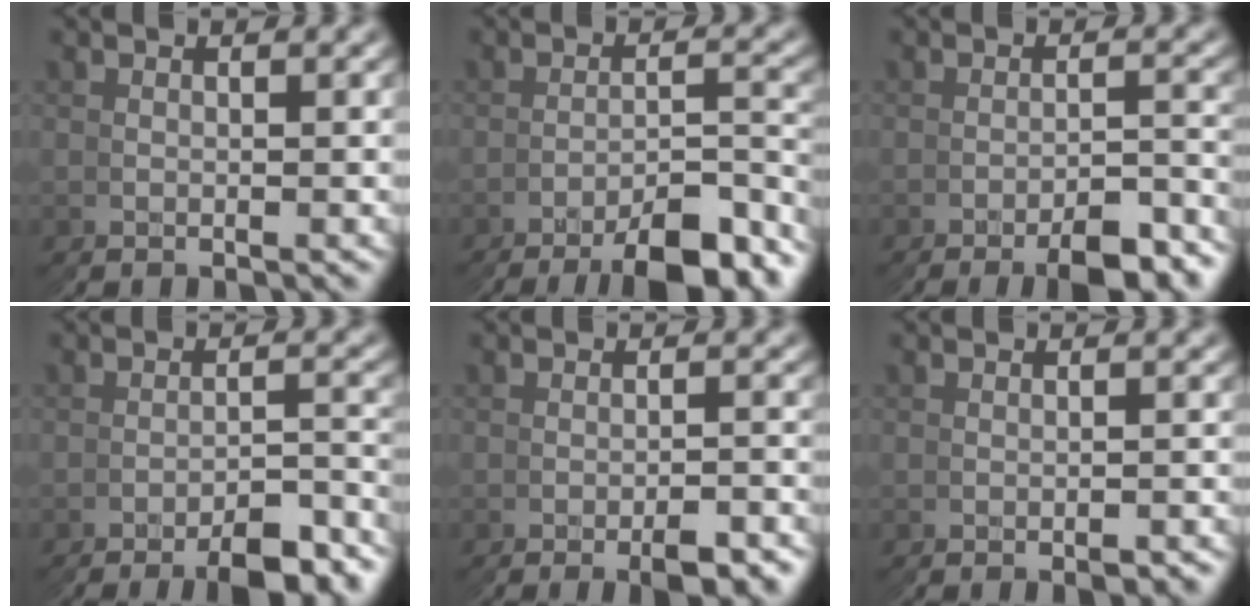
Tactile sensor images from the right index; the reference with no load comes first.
{"total": 7.2, "force": [-6.6, -0.2, 2.9], "torque": [-0.027, 0.000, -0.100]}
{"total": 4.7, "force": [-4.5, -0.1, 1.5], "torque": [-0.006, 0.002, -0.070]}
{"total": 5.3, "force": [-5.1, -0.2, 1.4], "torque": [-0.001, 0.003, -0.079]}
{"total": 2.1, "force": [-2.0, -0.6, 0.7], "torque": [-0.007, 0.007, -0.033]}
{"total": 1.1, "force": [-1.1, 0.1, 0.2], "torque": [-0.003, -0.003, -0.015]}